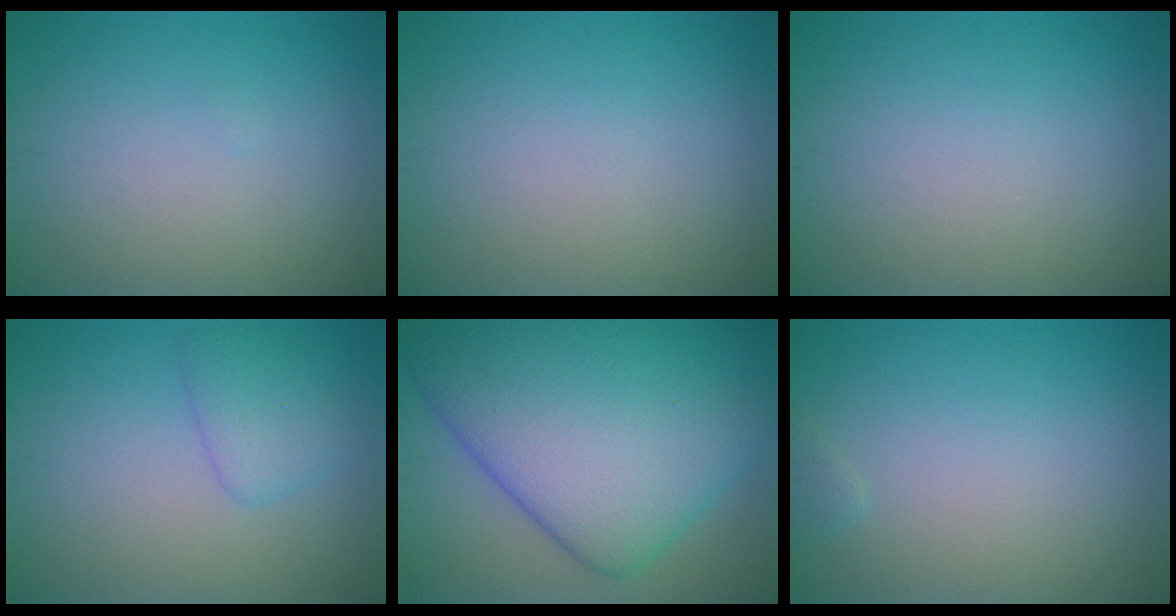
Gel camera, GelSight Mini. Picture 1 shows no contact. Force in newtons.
{"total": 0.0}
{"total": 0.0}
{"total": 2.6, "press": 2.6, "slide": 0.0}
{"total": 16.5, "press": 16.5, "slide": 0.2}
{"total": 0.6, "press": 0.6, "slide": 0.1}